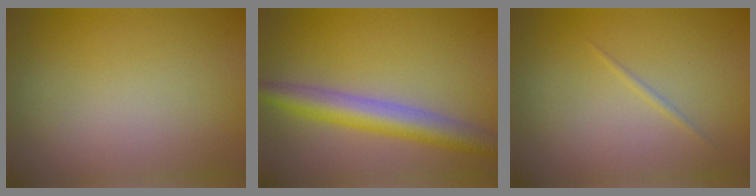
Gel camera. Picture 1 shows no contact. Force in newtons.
{"total": 5.2, "press": 5.2, "slide": 0.1}
{"total": 0.6, "press": 0.6, "slide": 0.0}